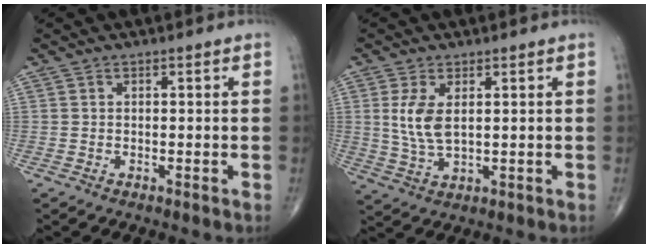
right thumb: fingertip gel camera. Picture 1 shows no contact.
{"total": 6.3, "force": [1.4, 3.0, 5.4], "torque": [-0.116, -0.010, 0.036]}